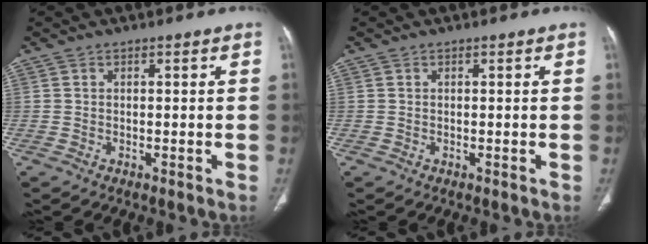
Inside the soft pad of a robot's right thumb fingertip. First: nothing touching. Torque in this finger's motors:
{"motor_torque": [0.00, 0.02, -0.02, 0.00, 0.01]}